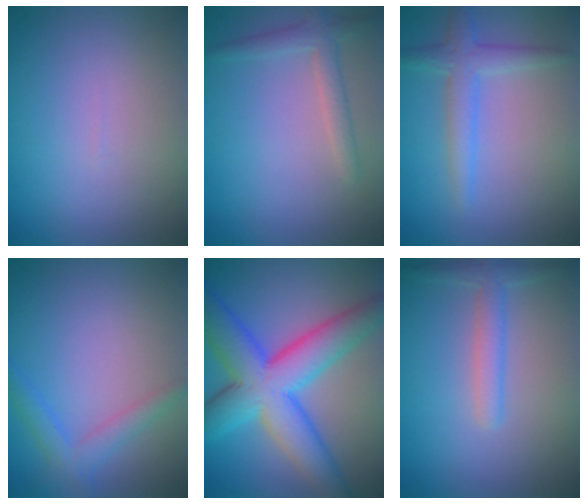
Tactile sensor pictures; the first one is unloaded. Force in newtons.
{"total": 2.2, "press": 2.2, "slide": 0.1}
{"total": 2.8, "press": 2.8, "slide": 0.1}
{"total": 2.3, "press": 2.3, "slide": 0.2}
{"total": 9.8, "press": 9.8, "slide": 0.2}
{"total": 2.2, "press": 2.2, "slide": 0.1}